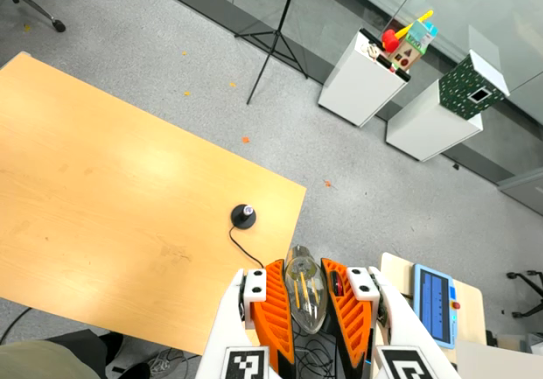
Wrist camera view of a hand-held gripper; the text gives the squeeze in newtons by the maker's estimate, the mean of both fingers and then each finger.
{"total": 19.0, "left": 21.1, "right": 17.0}